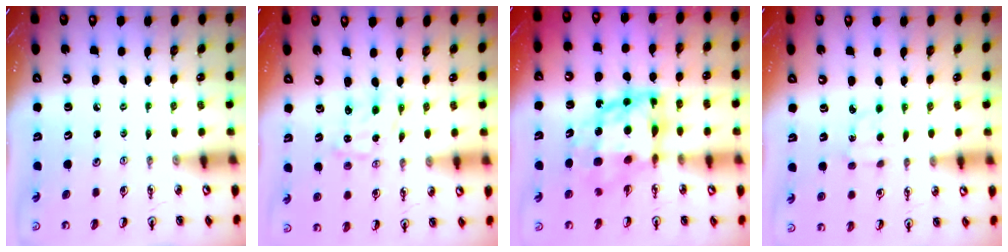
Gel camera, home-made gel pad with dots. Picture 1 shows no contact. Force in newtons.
{"total": 1.5, "press": 1.5, "slide": 0.1}
{"total": 11.9, "press": 11.8, "slide": 1.2}
{"total": 3.4, "press": 3.4, "slide": 0.5}